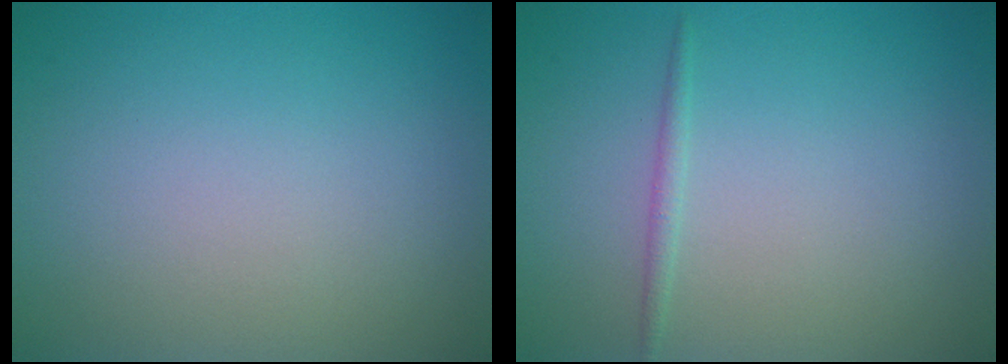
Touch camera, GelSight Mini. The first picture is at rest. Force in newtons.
{"total": 0.7, "press": 0.7, "slide": 0.0}